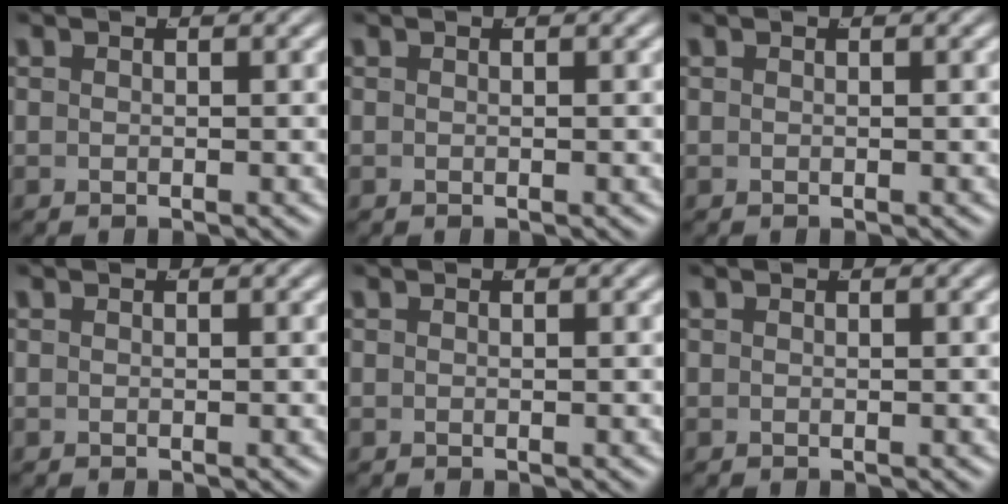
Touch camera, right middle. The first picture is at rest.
{"total": 0.0}
{"total": 0.0}
{"total": 0.0}
{"total": 0.0}
{"total": 0.0}